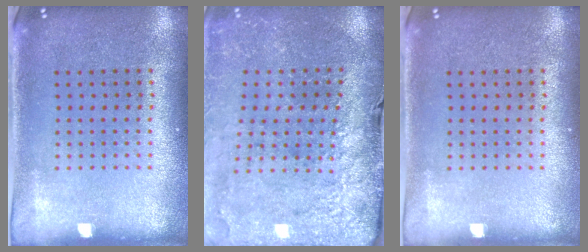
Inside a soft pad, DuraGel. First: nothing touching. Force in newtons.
{"total": 3.2, "press": 3.1, "slide": 1.0}
{"total": 0.0}